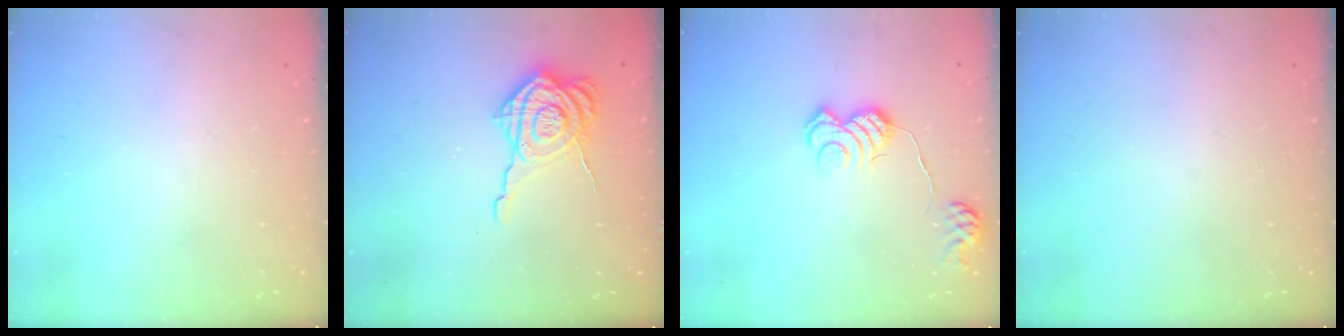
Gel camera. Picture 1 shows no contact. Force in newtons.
{"total": 11.2, "press": 11.1, "slide": 1.2}
{"total": 10.9, "press": 10.8, "slide": 0.8}
{"total": 0.0}